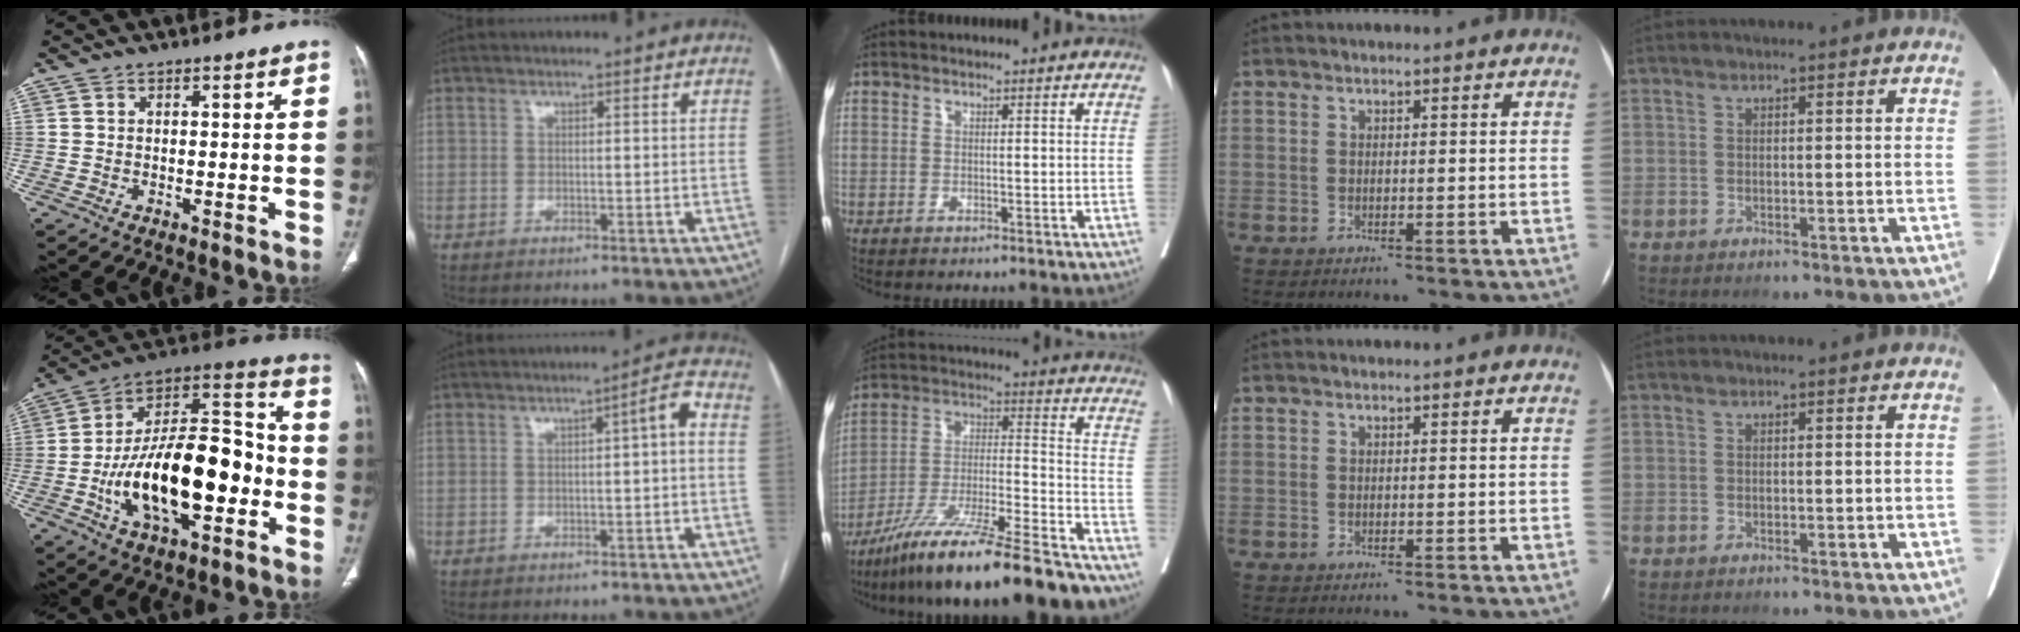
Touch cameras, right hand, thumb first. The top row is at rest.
{"thumb": {"total": 26.3, "force": [-5.9, 12.5, 22.4], "torque": [-0.360, 0.042, -0.092]}, "index": {"total": 3.2, "force": [-0.1, 0.1, 3.2], "torque": [-0.043, 0.010, -0.002]}, "middle": {"total": 23.8, "force": [-19.0, 1.5, 14.3], "torque": [-0.219, -0.020, -0.320]}}